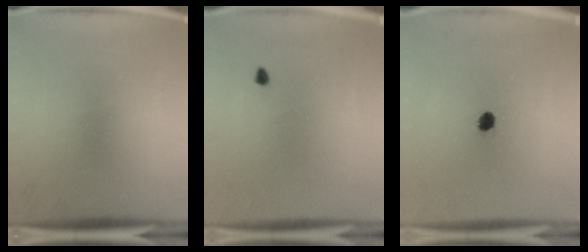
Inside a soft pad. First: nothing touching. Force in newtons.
{"total": 0.7}
{"total": 2.4}